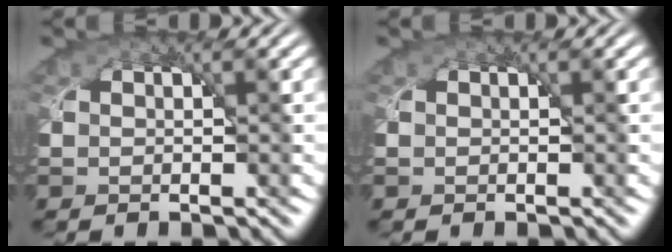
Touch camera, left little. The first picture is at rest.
{"total": 0.0}